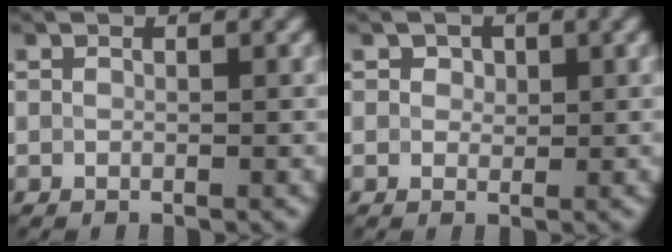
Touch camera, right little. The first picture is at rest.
{"total": 1.3, "force": [0.7, 1.0, 0.6], "torque": [-0.008, 0.004, 0.004]}